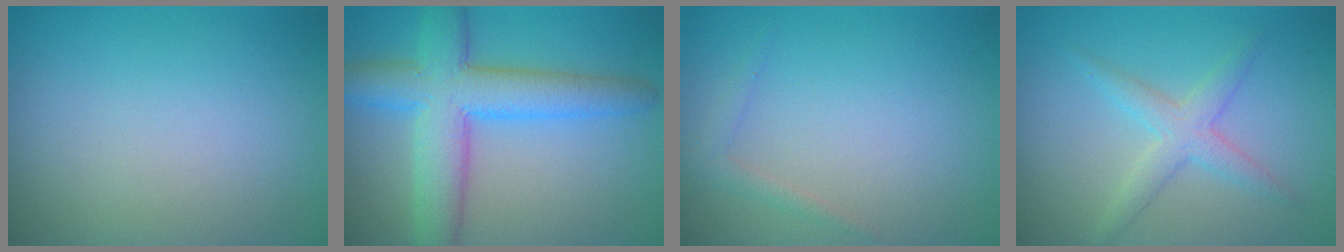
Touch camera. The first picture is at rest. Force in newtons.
{"total": 7.6, "press": 7.6, "slide": 0.3}
{"total": 1.1, "press": 1.1, "slide": 0.1}
{"total": 2.6, "press": 2.6, "slide": 0.1}